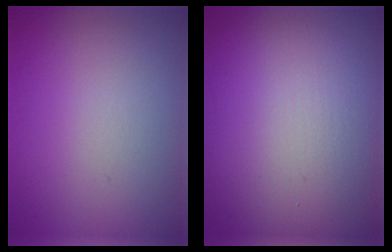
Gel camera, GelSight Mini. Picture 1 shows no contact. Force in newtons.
{"total": 20.6, "press": 20.6, "slide": 1.0}